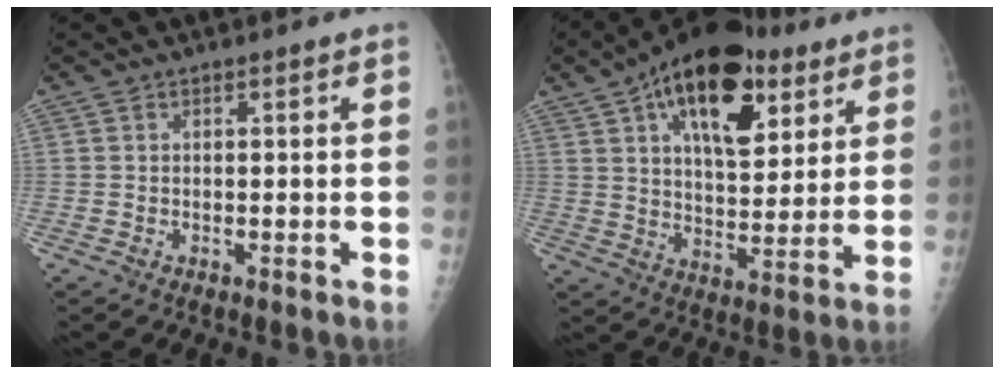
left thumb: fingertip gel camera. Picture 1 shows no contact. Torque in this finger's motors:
{"motor_torque": [0.58, 0.64, 1.30, -1.36, 0.17]}